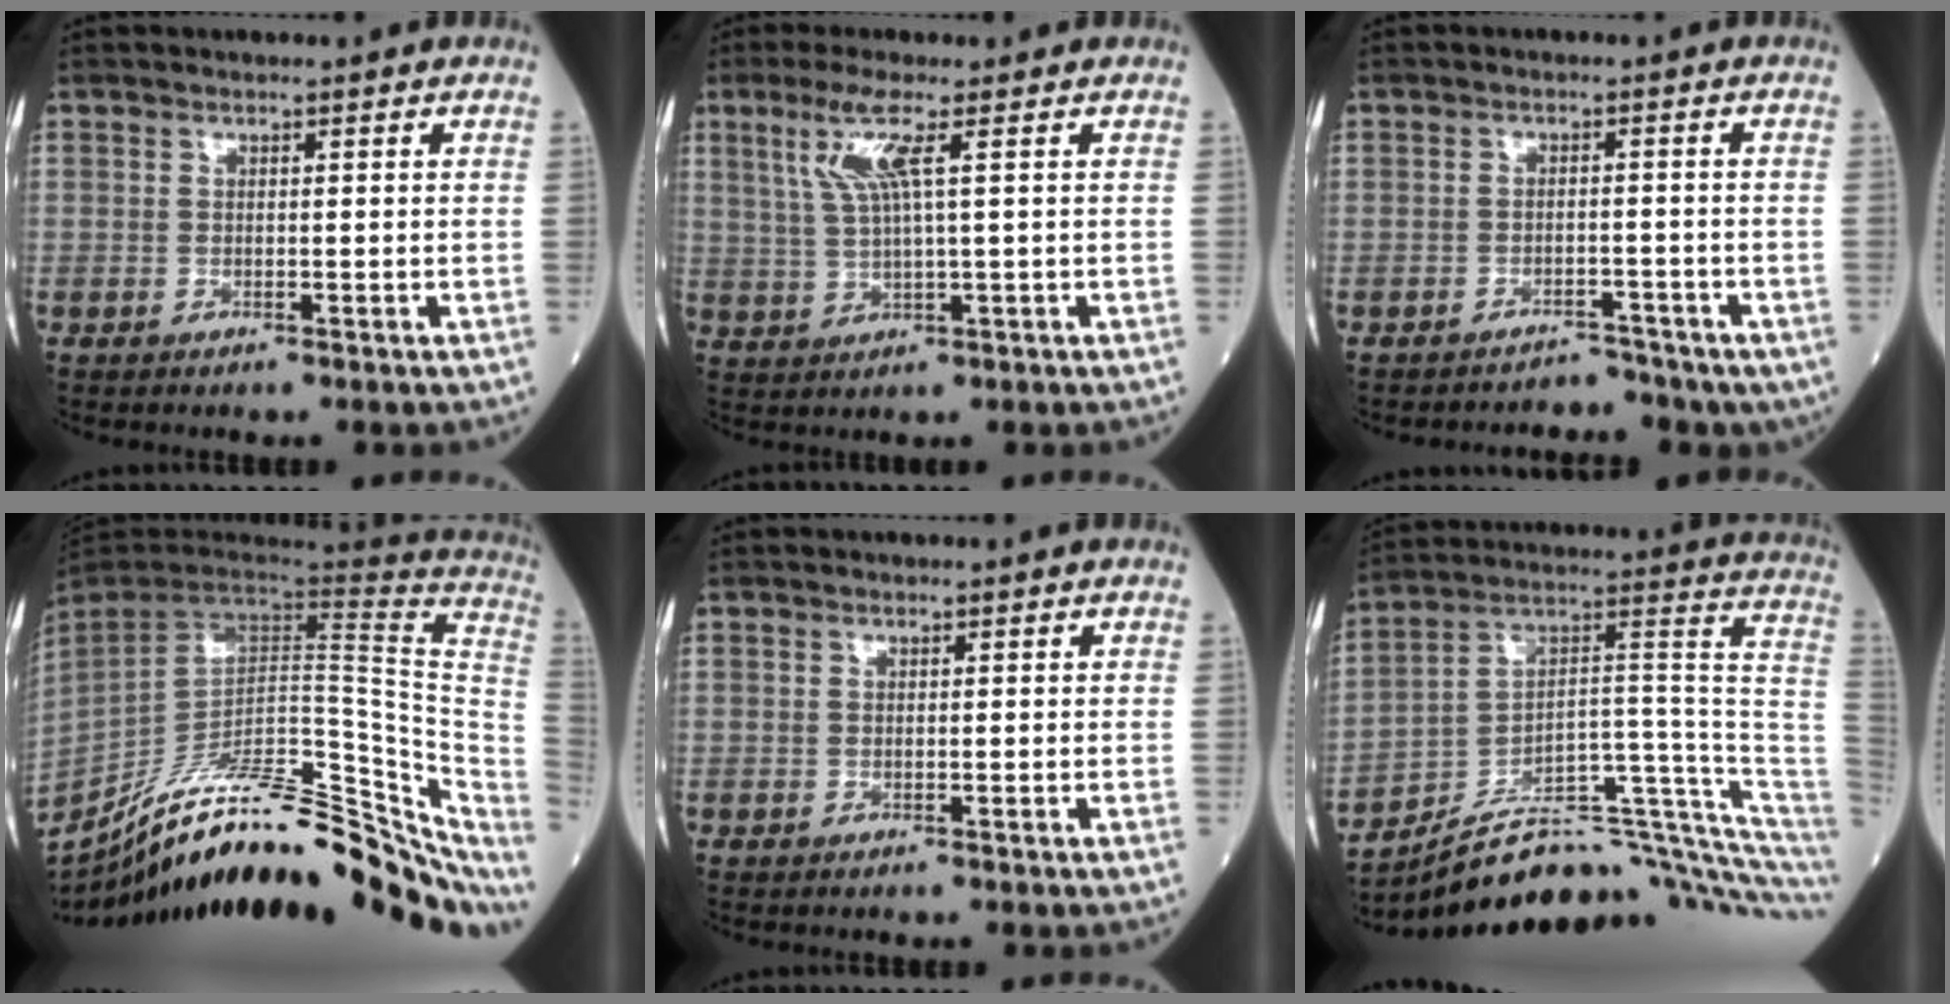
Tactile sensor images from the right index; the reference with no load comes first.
{"total": 5.6, "force": [2.3, -0.3, 5.1], "torque": [-0.111, 0.004, 0.051]}
{"total": 5.1, "force": [-4.5, 2.5, 0.0], "torque": [0.009, 0.020, -0.052]}
{"total": 32.8, "force": [-23.2, 10.0, 20.9], "torque": [-0.275, -0.015, -0.331]}
{"total": 0.0}
{"total": 19.8, "force": [-16.0, 2.0, 11.5], "torque": [-0.100, 0.081, -0.233]}